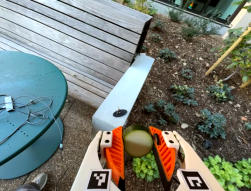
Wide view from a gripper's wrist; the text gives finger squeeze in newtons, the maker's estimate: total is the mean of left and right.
{"total": 11.2, "left": 11.1, "right": 11.4}